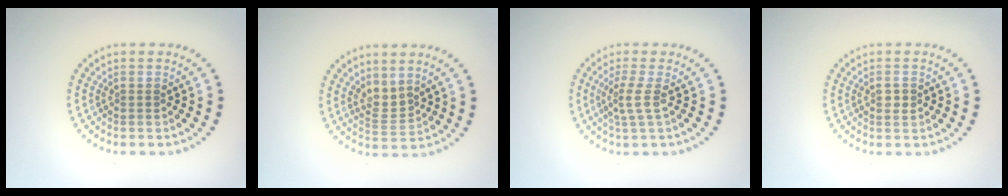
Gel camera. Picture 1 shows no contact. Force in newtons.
{"total": 2.0, "press": 1.4, "slide": 1.4}
{"total": 2.0, "press": 1.5, "slide": 1.4}
{"total": 1.0, "press": 1.0, "slide": 0.2}